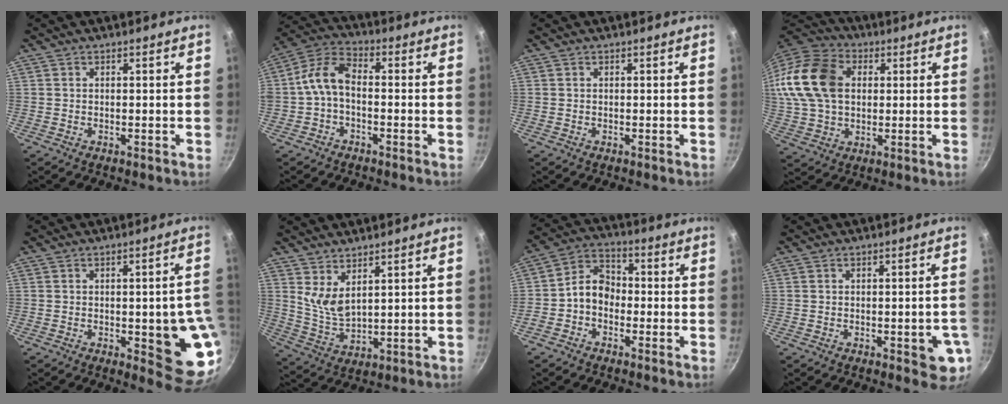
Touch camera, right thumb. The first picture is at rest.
{"total": 7.5, "force": [-1.6, 4.5, 5.9], "torque": [-0.116, 0.039, -0.040]}
{"total": 0.0}
{"total": 22.1, "force": [4.1, 16.1, 14.5], "torque": [-0.303, 0.028, 0.068]}
{"total": 13.6, "force": [-2.5, 4.4, 12.6], "torque": [-0.099, 0.005, -0.025]}
{"total": 6.0, "force": [3.9, 2.3, 3.9], "torque": [-0.069, -0.047, 0.084]}
{"total": 7.1, "force": [-1.9, 5.5, 4.2], "torque": [-0.050, 0.034, -0.053]}
{"total": 6.5, "force": [-1.9, 2.5, 5.7], "torque": [-0.046, 0.003, -0.022]}